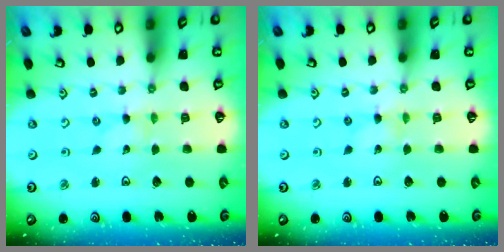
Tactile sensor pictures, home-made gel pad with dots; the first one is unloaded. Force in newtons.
{"total": 0.0}